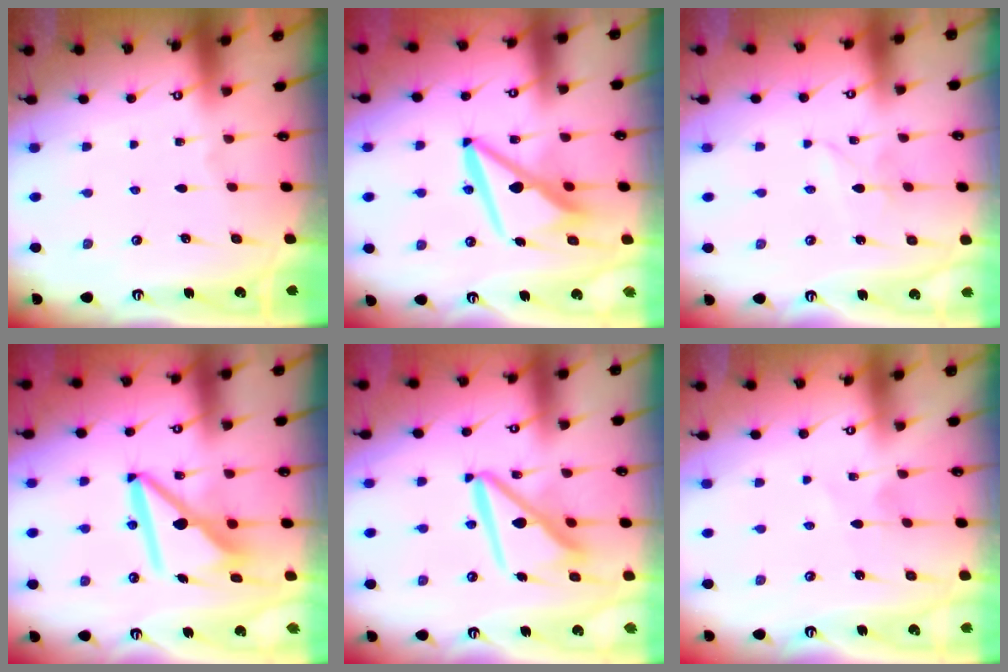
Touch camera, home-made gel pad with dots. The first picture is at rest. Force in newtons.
{"total": 10.8, "press": 10.7, "slide": 1.0}
{"total": 1.9, "press": 1.9, "slide": 0.2}
{"total": 12.5, "press": 12.5, "slide": 1.0}
{"total": 11.5, "press": 11.4, "slide": 1.4}
{"total": 2.5, "press": 2.5, "slide": 0.3}